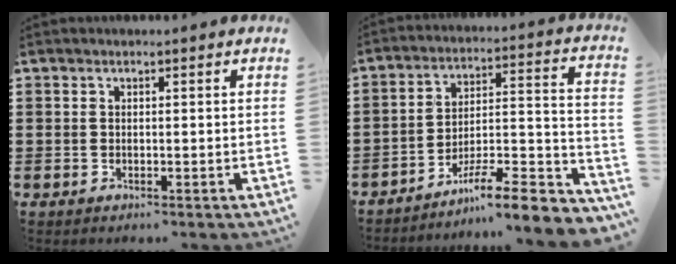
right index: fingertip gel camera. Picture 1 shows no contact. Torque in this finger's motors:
{"motor_torque": [1.14, 1.00, 0.32, 0.07]}